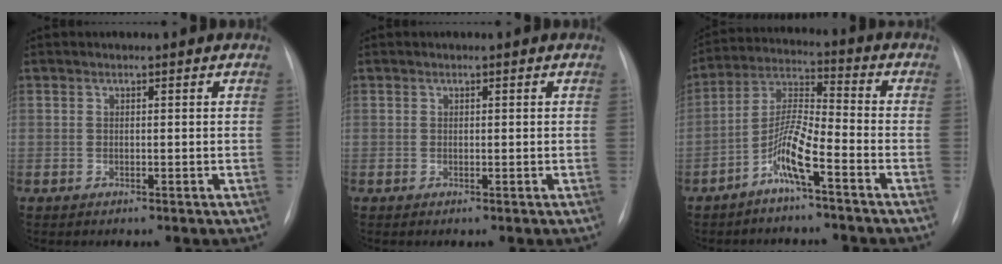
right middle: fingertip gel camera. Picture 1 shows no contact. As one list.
[{"total": 0.0}, {"total": 7.5, "force": [-4.2, 0.5, 6.2], "torque": [-0.137, 0.012, -0.085]}]